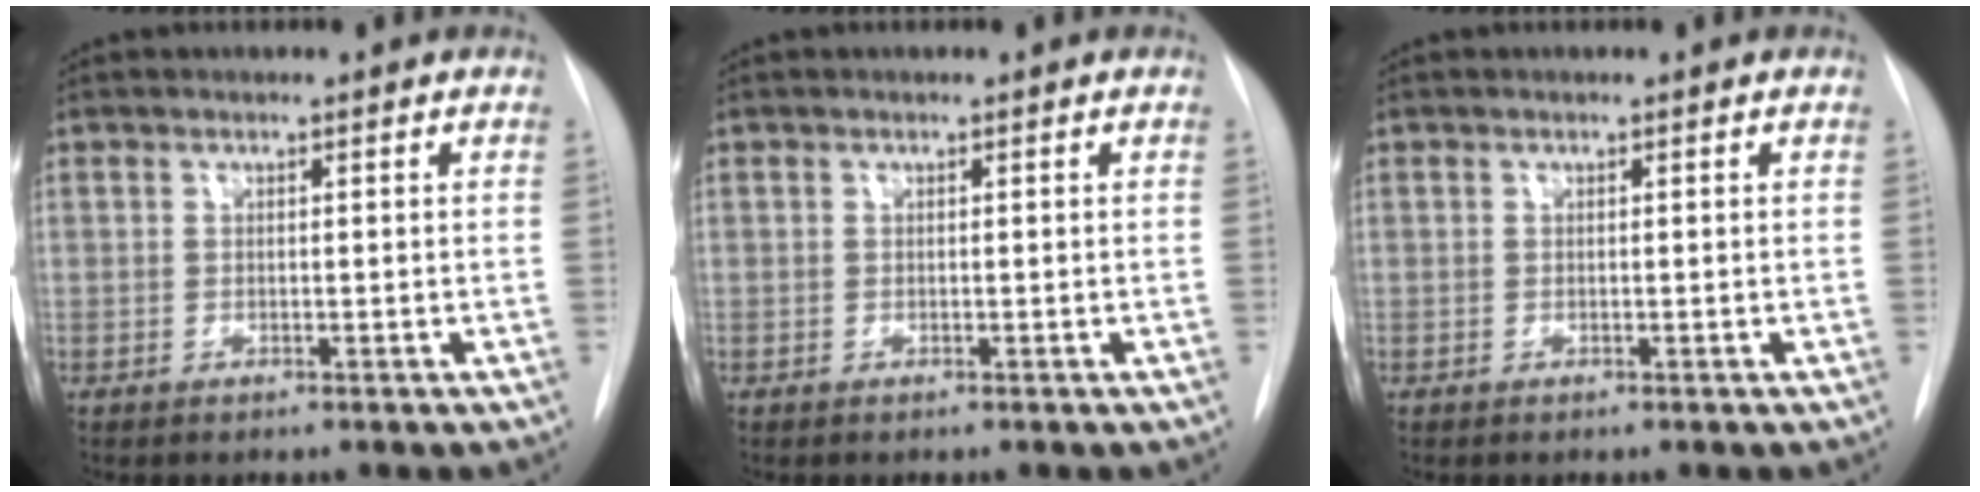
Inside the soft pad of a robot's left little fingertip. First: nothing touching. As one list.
[{"total": 0.0}, {"total": 0.0}]